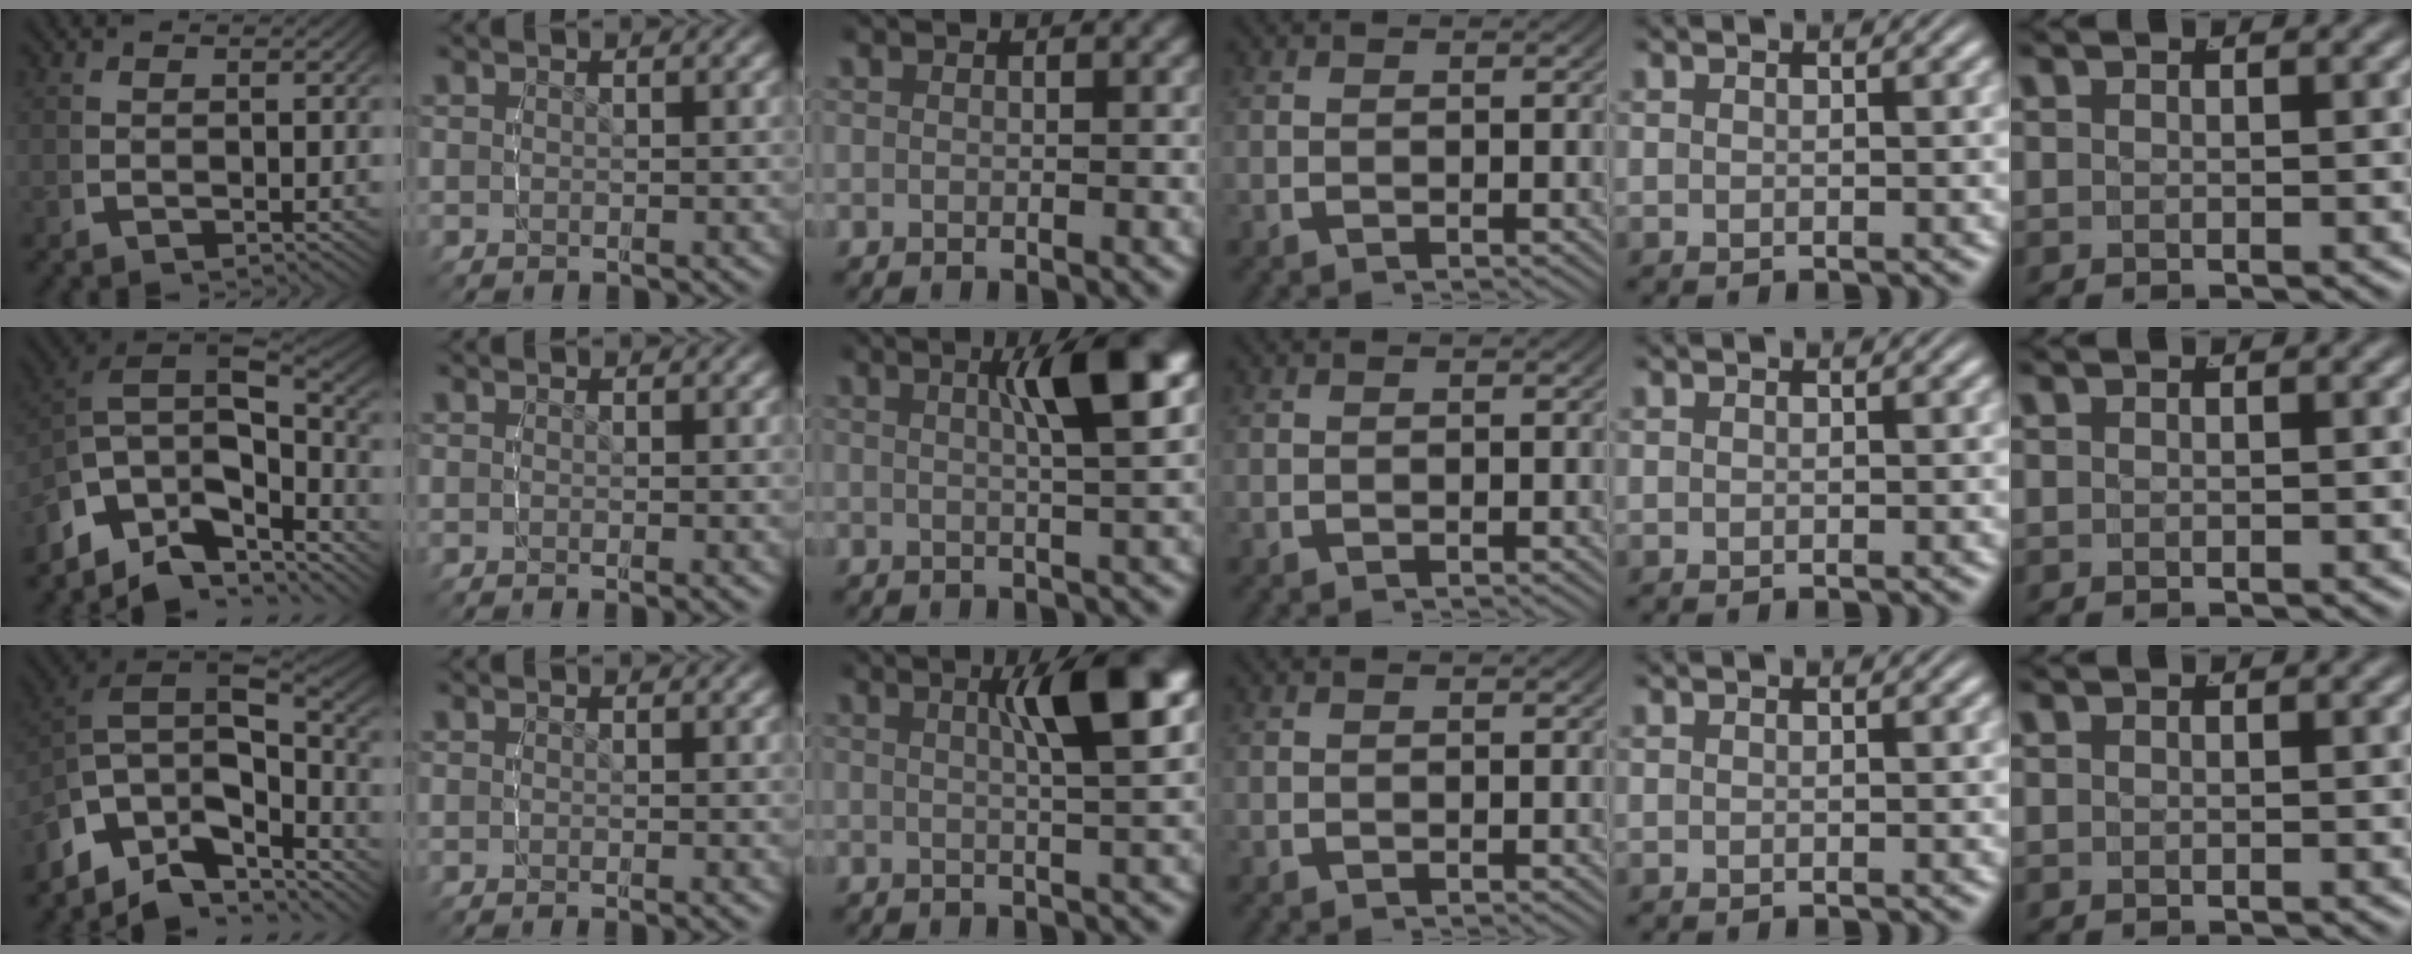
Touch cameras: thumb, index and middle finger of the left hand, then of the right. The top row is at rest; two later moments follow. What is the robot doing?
{"motion": "lift_and_place", "object": "air blower"}